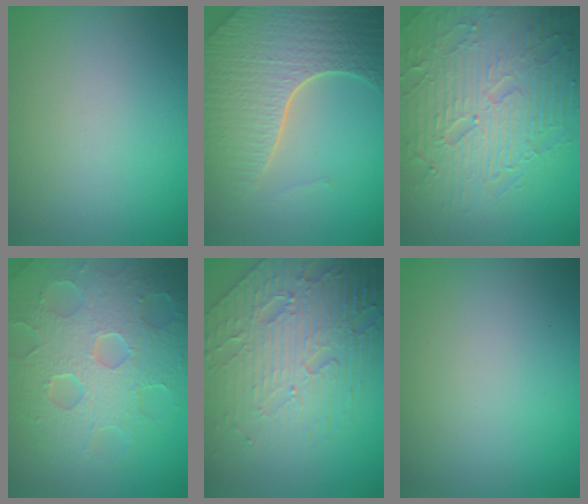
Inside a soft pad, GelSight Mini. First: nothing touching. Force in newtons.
{"total": 8.4, "press": 5.8, "slide": 6.0}
{"total": 9.5, "press": 6.4, "slide": 7.0}
{"total": 8.5, "press": 6.1, "slide": 6.0}
{"total": 7.9, "press": 5.8, "slide": 5.3}
{"total": 0.0}